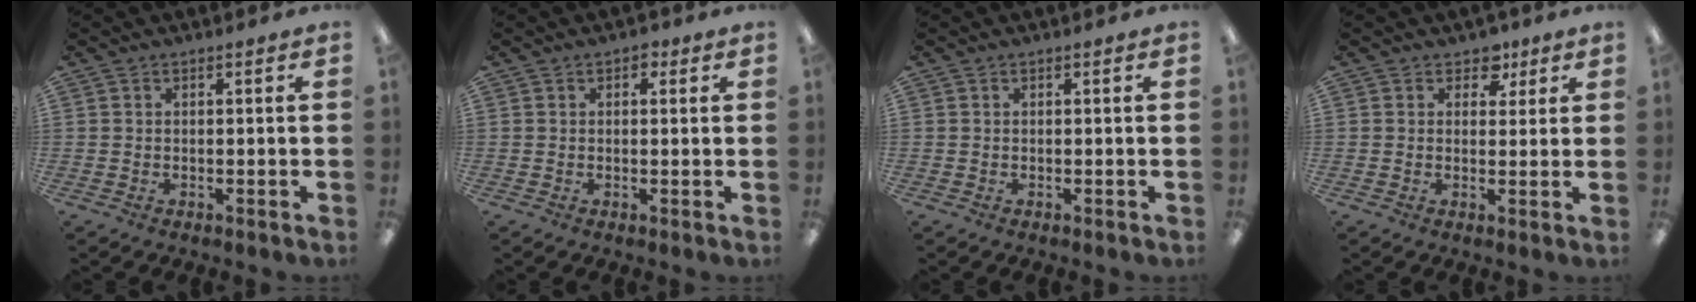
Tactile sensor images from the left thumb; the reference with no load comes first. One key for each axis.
{"total": 2.0, "fx": 1.0, "fy": 1.4, "fz": 1.2, "tx": -0.007, "ty": -0.001, "tz": 0.014}
{"total": 0.0}
{"total": 4.6, "fx": 2.7, "fy": 3.3, "fz": 1.6, "tx": -0.010, "ty": -0.010, "tz": 0.044}